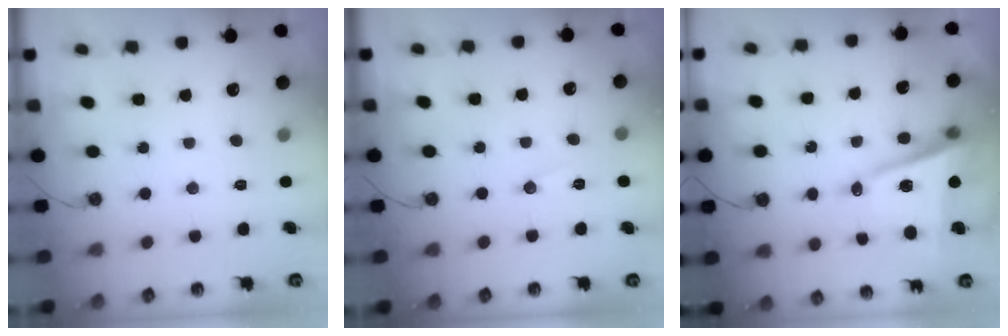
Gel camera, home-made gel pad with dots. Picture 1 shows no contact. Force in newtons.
{"total": 6.8, "press": 5.1, "slide": 4.5}
{"total": 9.4, "press": 8.5, "slide": 3.8}